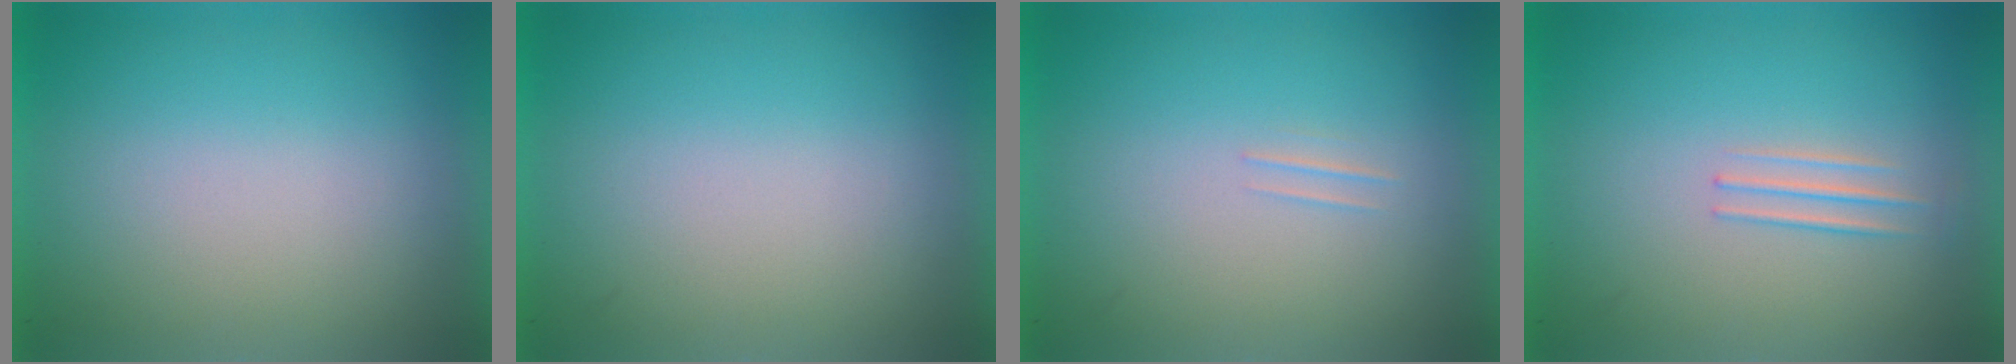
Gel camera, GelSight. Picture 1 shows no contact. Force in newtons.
{"total": 0.0}
{"total": 1.1}
{"total": 1.4}